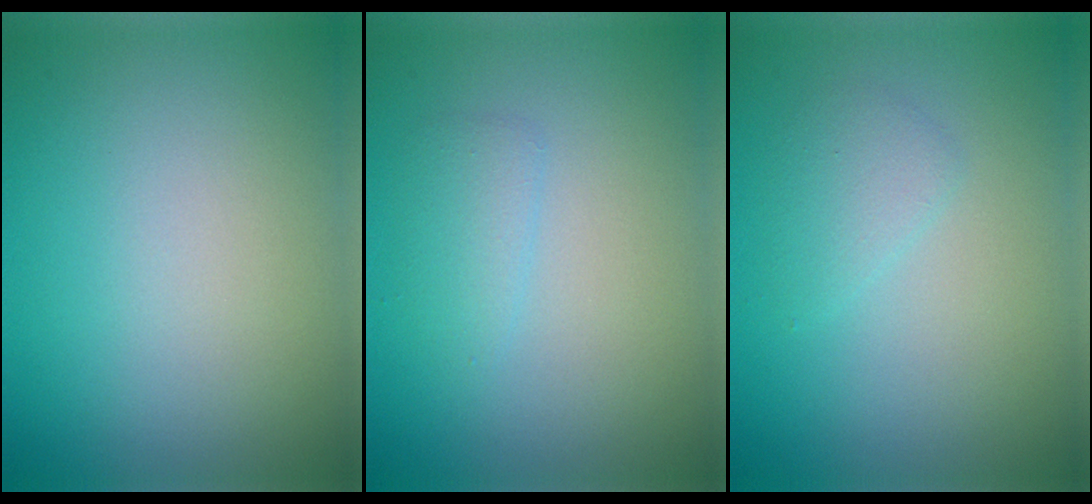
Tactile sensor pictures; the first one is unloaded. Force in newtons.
{"total": 1.4, "press": 1.4, "slide": 0.2}
{"total": 1.5, "press": 1.5, "slide": 0.2}